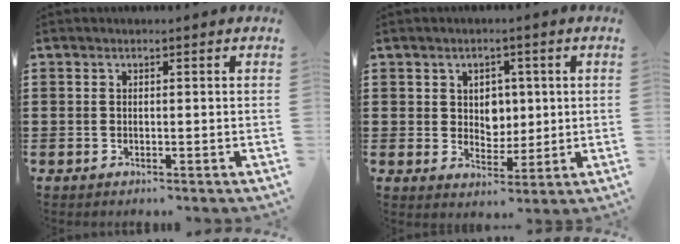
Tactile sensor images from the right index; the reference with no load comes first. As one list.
[{"total": 4.1, "force": [1.3, 3.6, 1.5], "torque": [-0.027, 0.007, 0.020]}]